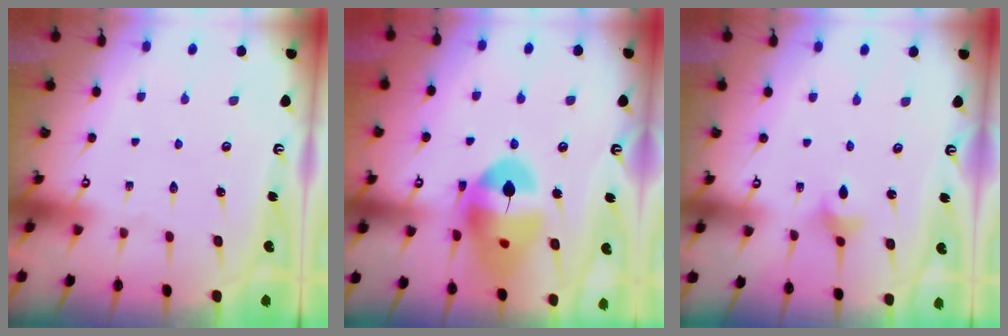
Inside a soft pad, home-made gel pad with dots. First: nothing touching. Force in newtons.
{"total": 16.7, "press": 16.5, "slide": 2.4}
{"total": 2.7, "press": 2.6, "slide": 0.6}